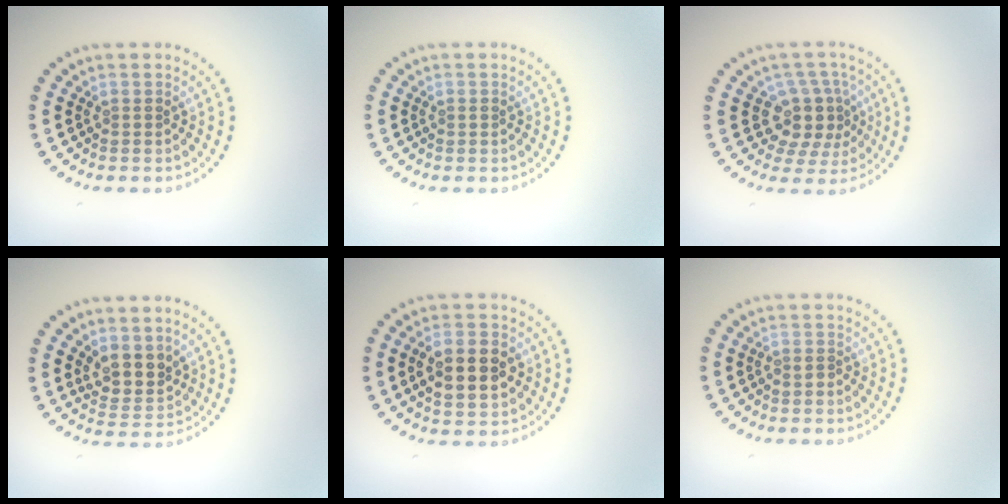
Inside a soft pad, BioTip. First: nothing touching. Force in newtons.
{"total": 0.6, "press": 0.6, "slide": 0.0}
{"total": 3.9, "press": 3.3, "slide": 2.2}
{"total": 3.0, "press": 2.5, "slide": 1.6}
{"total": 5.1, "press": 5.1, "slide": 0.3}
{"total": 0.7, "press": 0.4, "slide": 0.5}